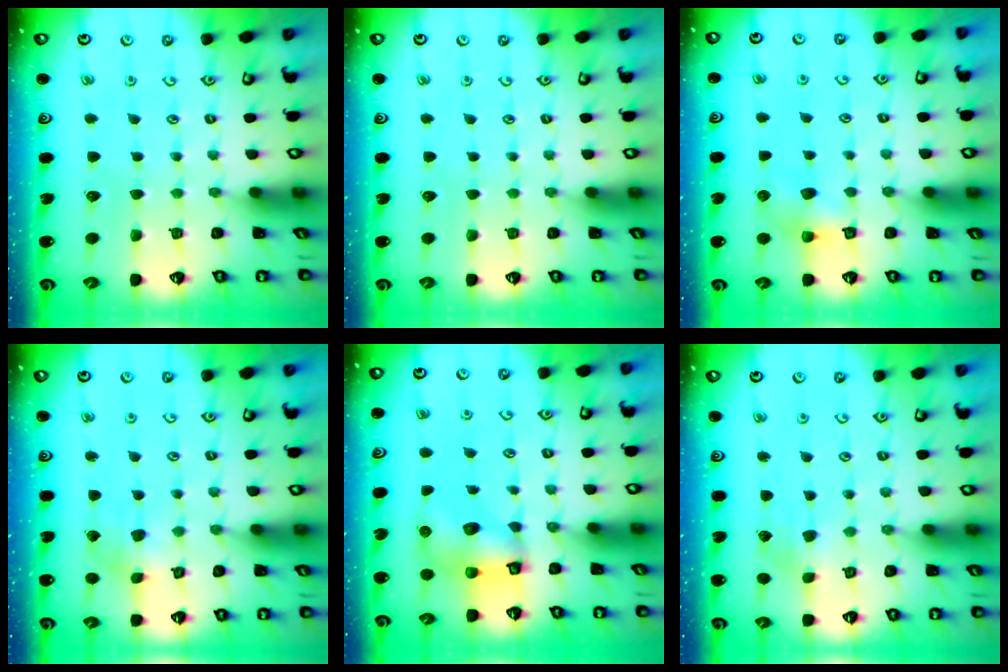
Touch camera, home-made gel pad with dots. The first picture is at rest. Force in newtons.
{"total": 0.0}
{"total": 6.5, "press": 6.5, "slide": 0.4}
{"total": 4.3, "press": 4.3, "slide": 0.5}
{"total": 8.0, "press": 8.0, "slide": 0.4}
{"total": 2.5, "press": 2.4, "slide": 0.3}